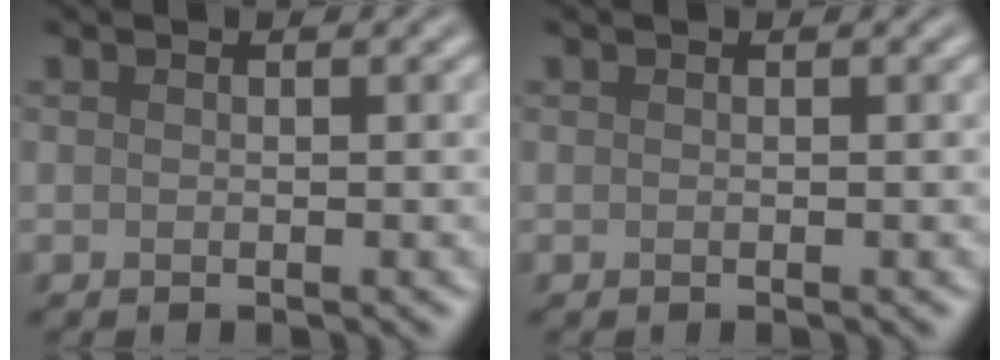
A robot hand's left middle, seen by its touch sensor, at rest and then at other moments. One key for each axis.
{"total": 0.0}